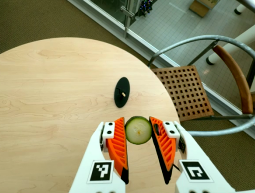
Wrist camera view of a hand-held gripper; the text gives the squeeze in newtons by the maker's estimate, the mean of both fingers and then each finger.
{"total": 7.5, "left": 7.4, "right": 7.6}